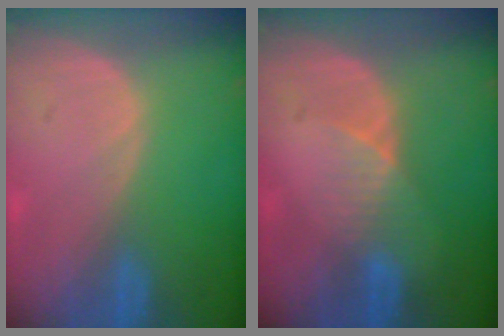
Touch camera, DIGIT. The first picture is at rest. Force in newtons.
{"total": 3.2, "press": 2.8, "slide": 1.4}